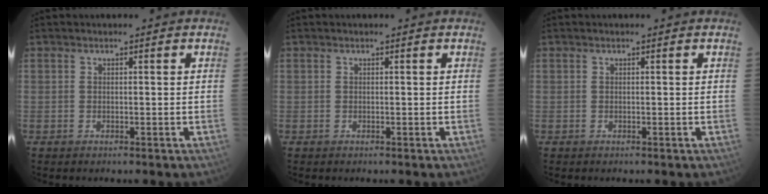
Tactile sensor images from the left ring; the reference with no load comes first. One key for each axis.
{"total": 0.0}
{"total": 0.0}